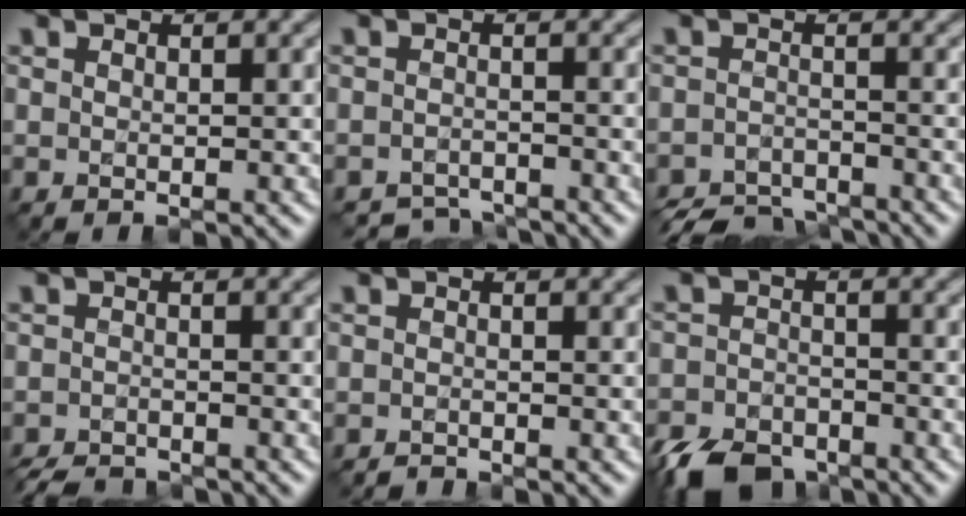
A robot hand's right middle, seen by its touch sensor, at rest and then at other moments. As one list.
[{"total": 3.3, "force": [-3.3, 0.2, -0.3], "torque": [0.009, -0.007, -0.055]}, {"total": 5.8, "force": [-5.6, 1.1, 1.2], "torque": [-0.013, -0.015, -0.095]}, {"total": 3.9, "force": [-3.8, 0.5, 0.7], "torque": [-0.010, -0.015, -0.067]}, {"total": 1.1, "force": [-1.0, -0.1, -0.2], "torque": [0.005, -0.010, -0.021]}, {"total": 6.8, "force": [-5.7, 2.9, 2.3], "torque": [-0.044, -0.018, -0.109]}]